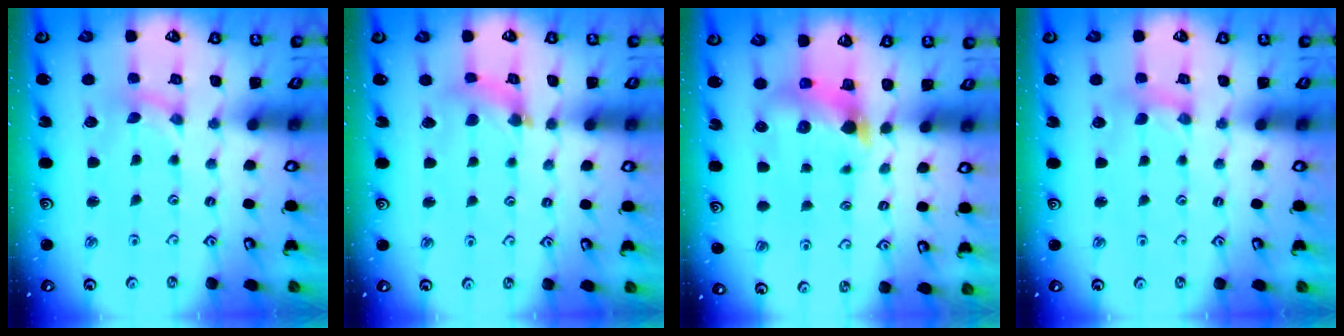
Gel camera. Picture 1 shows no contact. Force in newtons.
{"total": 5.0, "press": 5.0, "slide": 0.4}
{"total": 6.1, "press": 6.1, "slide": 0.7}
{"total": 1.4, "press": 1.4, "slide": 0.3}